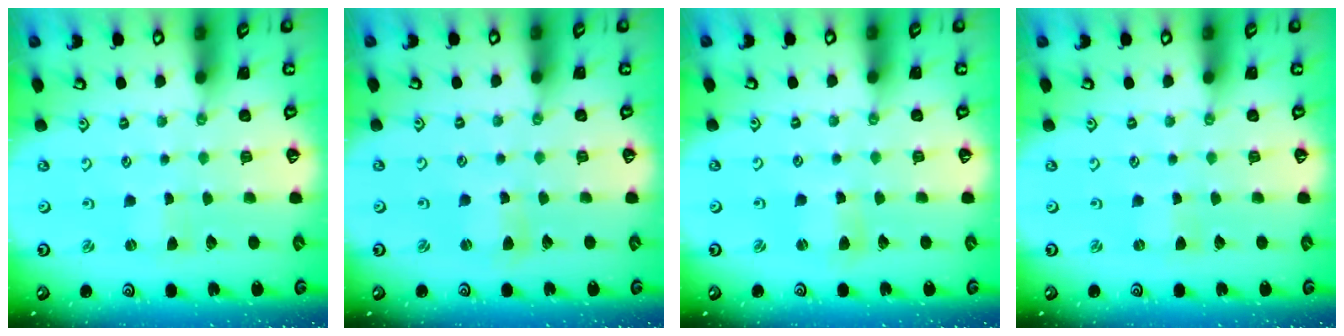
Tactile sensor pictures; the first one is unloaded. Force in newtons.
{"total": 2.2, "press": 2.2, "slide": 0.3}
{"total": 2.5, "press": 2.5, "slide": 0.3}
{"total": 0.0}